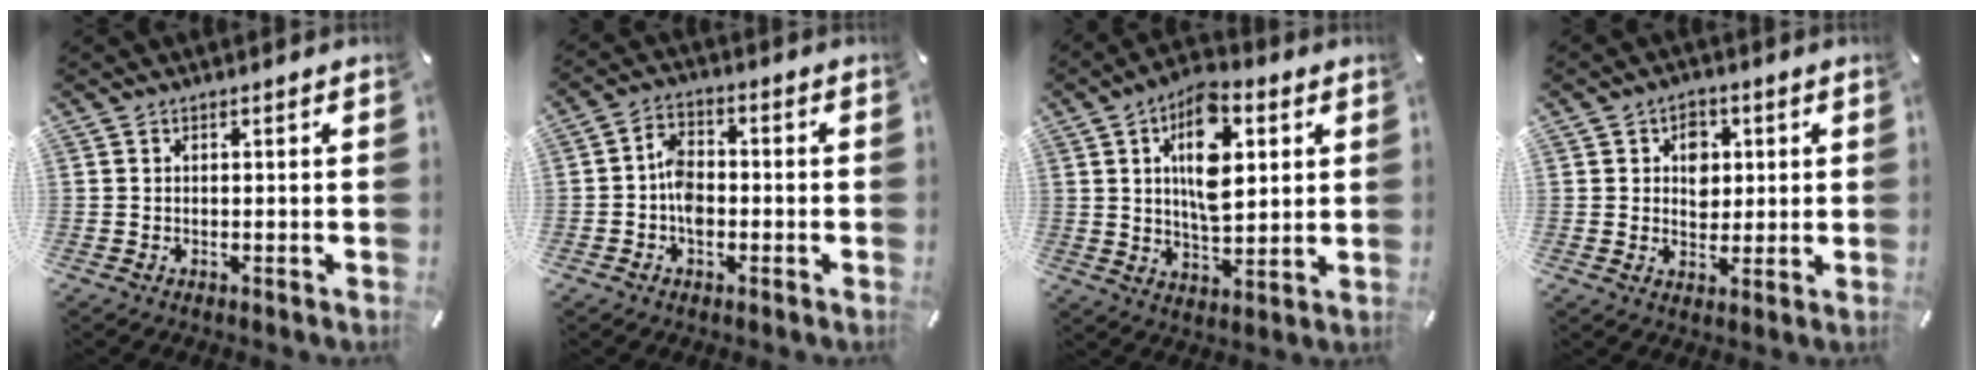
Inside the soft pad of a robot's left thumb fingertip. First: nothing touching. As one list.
[{"total": 6.0, "force": [-1.5, 4.2, 4.0], "torque": [-0.075, 0.015, -0.027]}, {"total": 14.2, "force": [4.7, 8.0, 10.8], "torque": [-0.178, -0.009, 0.077]}, {"total": 6.3, "force": [1.3, 5.2, 3.4], "torque": [-0.027, -0.006, 0.014]}]